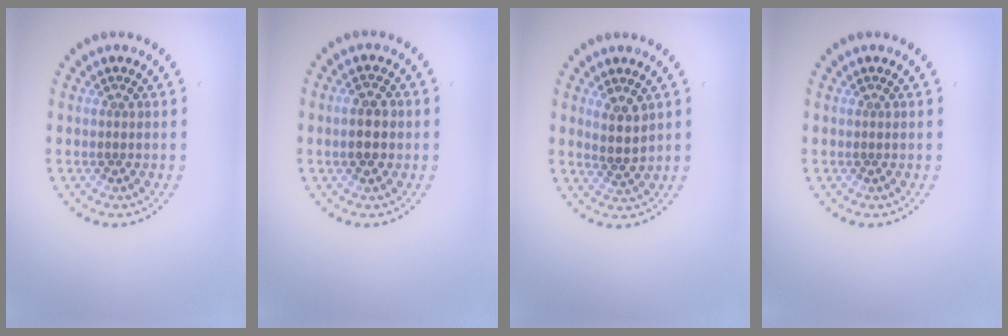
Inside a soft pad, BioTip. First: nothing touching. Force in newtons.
{"total": 2.5, "press": 2.5, "slide": 0.1}
{"total": 2.4, "press": 2.0, "slide": 1.3}
{"total": 0.0}